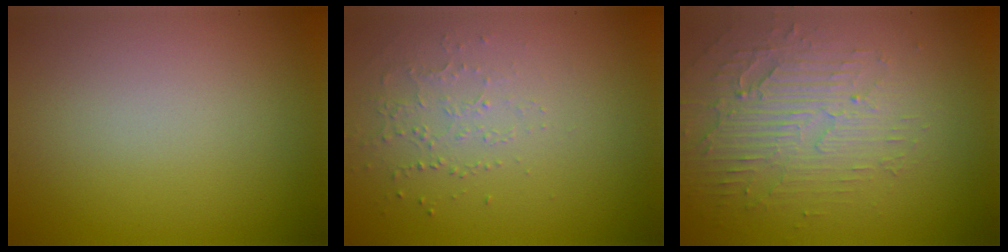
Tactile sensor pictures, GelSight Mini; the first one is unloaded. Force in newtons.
{"total": 1.0, "press": 0.7, "slide": 0.8}
{"total": 3.7, "press": 3.2, "slide": 1.8}